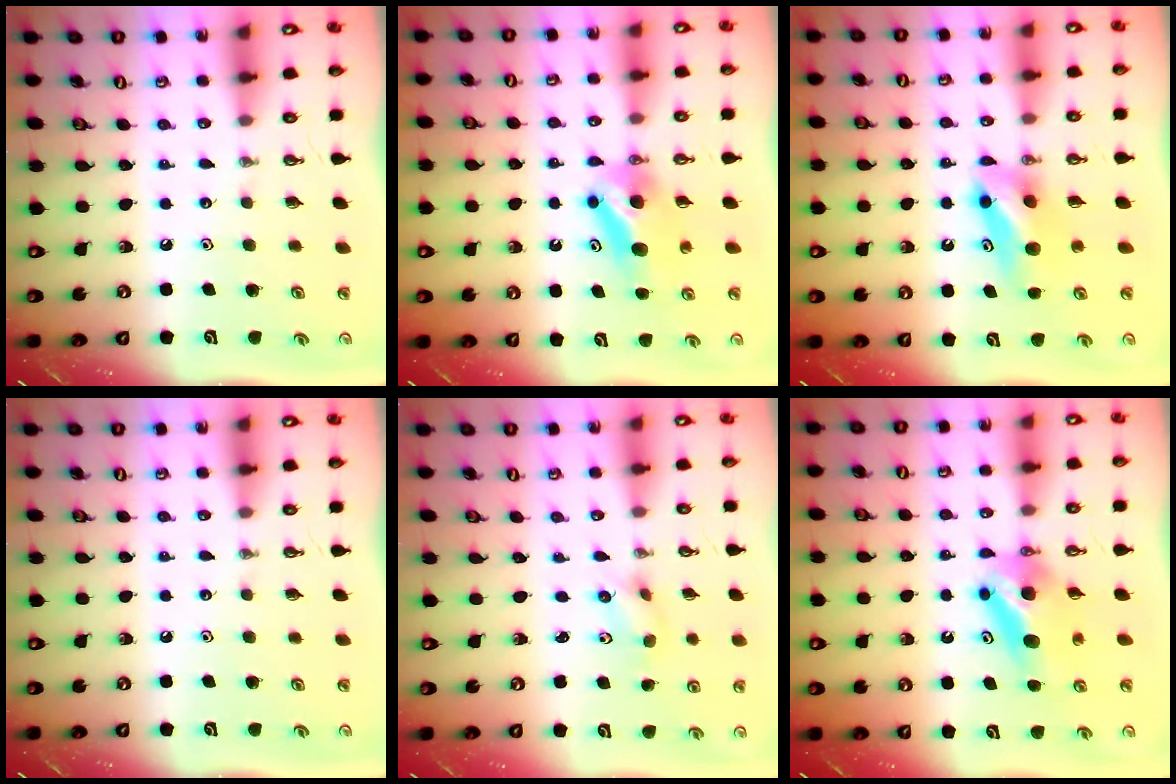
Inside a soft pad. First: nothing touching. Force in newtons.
{"total": 7.3, "press": 6.8, "slide": 2.5}
{"total": 8.0, "press": 7.3, "slide": 3.2}
{"total": 0.0}
{"total": 2.8, "press": 2.6, "slide": 1.1}
{"total": 6.5, "press": 6.4, "slide": 1.3}